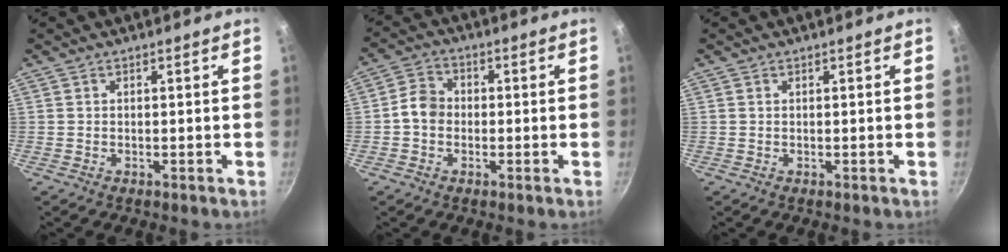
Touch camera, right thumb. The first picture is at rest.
{"total": 5.0, "force": [-0.7, 4.2, 2.6], "torque": [-0.028, 0.019, -0.026]}
{"total": 0.0}